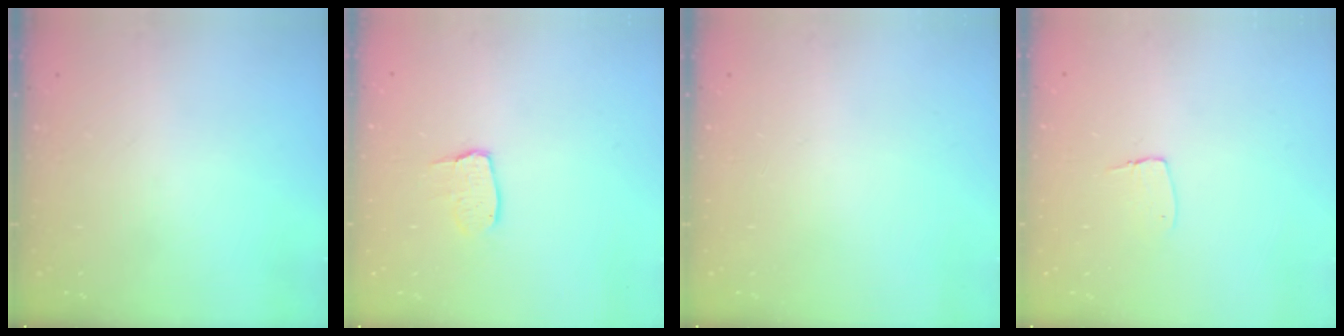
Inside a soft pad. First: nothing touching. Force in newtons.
{"total": 6.1, "press": 6.0, "slide": 0.4}
{"total": 0.0}
{"total": 5.6, "press": 5.5, "slide": 0.4}